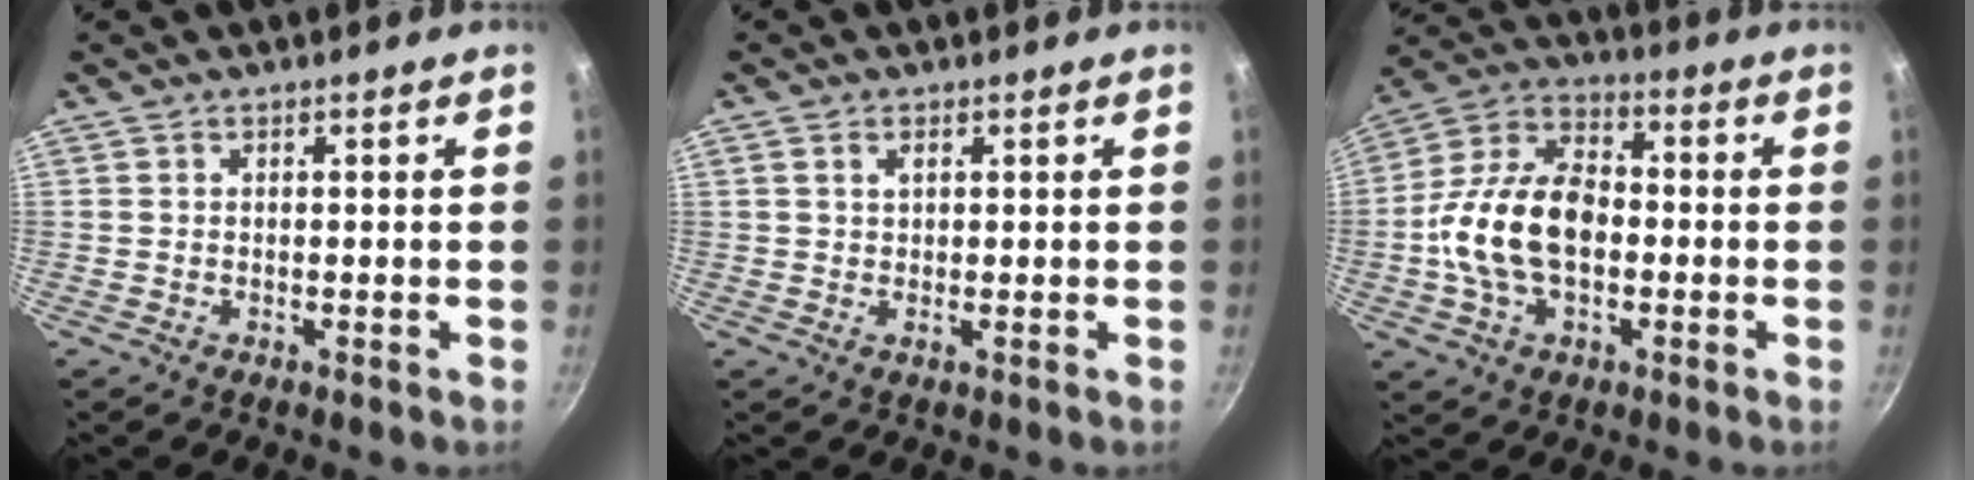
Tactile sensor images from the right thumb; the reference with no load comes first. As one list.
[{"total": 1.7, "force": [0.7, 0.9, 1.3], "torque": [-0.020, -0.002, 0.009]}, {"total": 16.3, "force": [-1.8, 10.2, 12.6], "torque": [-0.209, 0.035, -0.048]}]